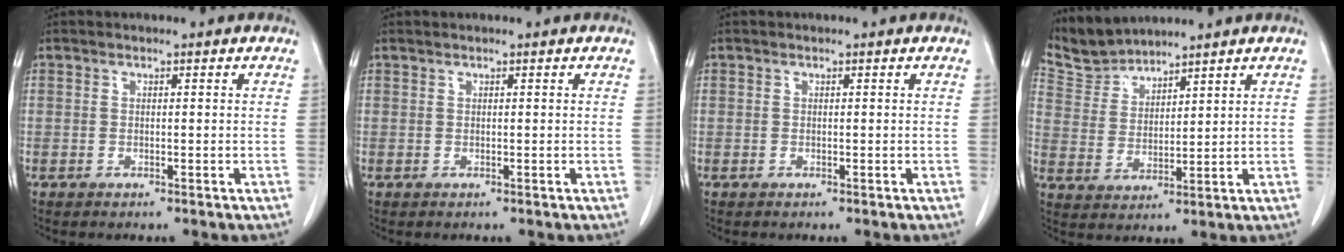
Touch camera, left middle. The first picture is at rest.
{"total": 0.0}
{"total": 0.0}
{"total": 5.8, "force": [5.8, 0.4, -0.6], "torque": [0.001, 0.006, 0.132]}